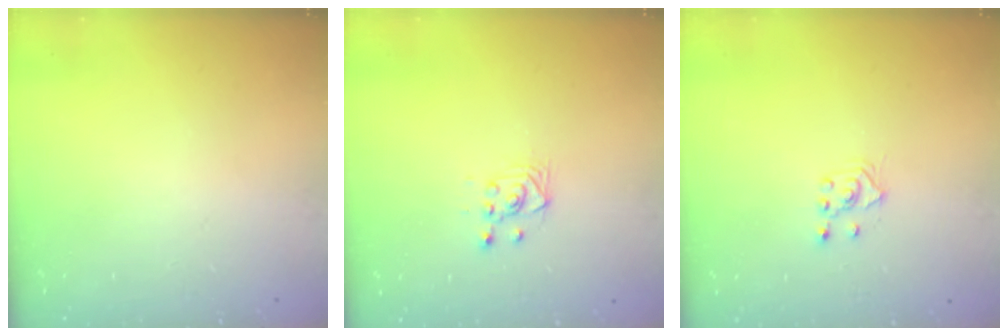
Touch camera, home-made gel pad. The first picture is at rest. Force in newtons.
{"total": 3.2, "press": 3.1, "slide": 0.7}
{"total": 3.5, "press": 3.4, "slide": 0.8}